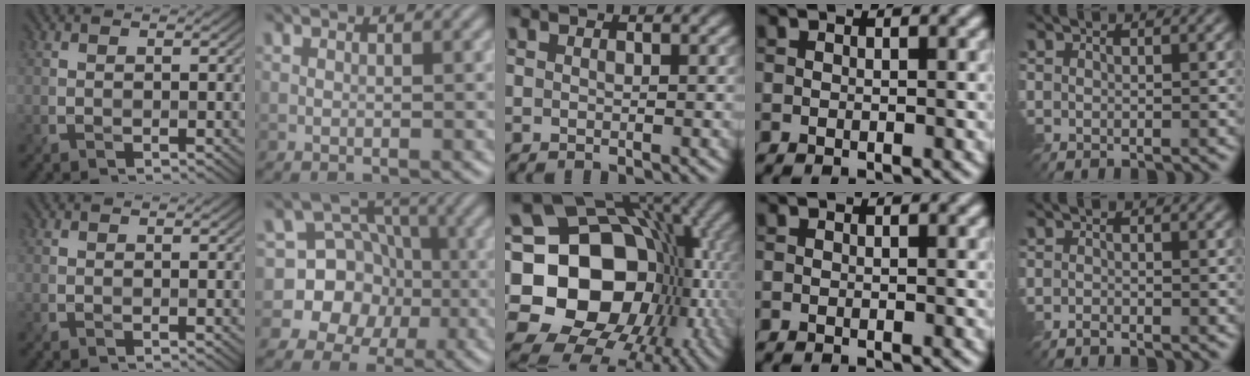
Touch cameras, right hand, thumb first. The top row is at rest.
{"index": {"total": 9.0, "force": [-1.7, 8.6, 2.4], "torque": [-0.039, 0.027, -0.052]}, "middle": {"total": 19.2, "force": [-1.9, 15.0, 11.9], "torque": [-0.189, -0.007, -0.030]}, "little": {"total": 0.8, "force": [-0.8, 0.2, 0.1], "torque": [0.000, -0.003, -0.020]}}